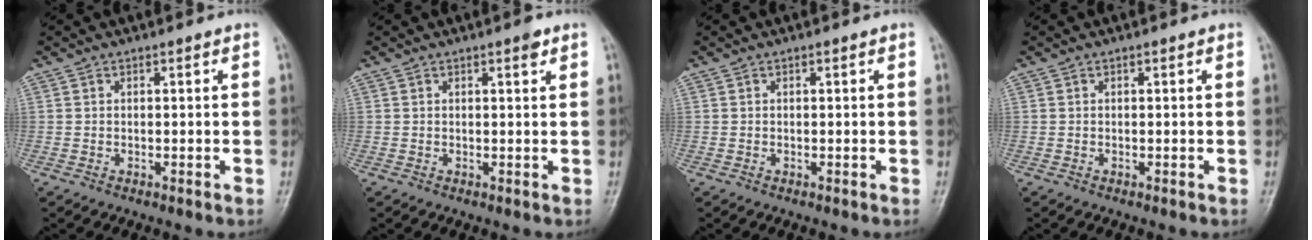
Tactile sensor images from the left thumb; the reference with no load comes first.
{"total": 1.3, "force": [0.8, 0.3, 1.0], "torque": [-0.013, -0.003, 0.010]}
{"total": 0.0}
{"total": 0.0}